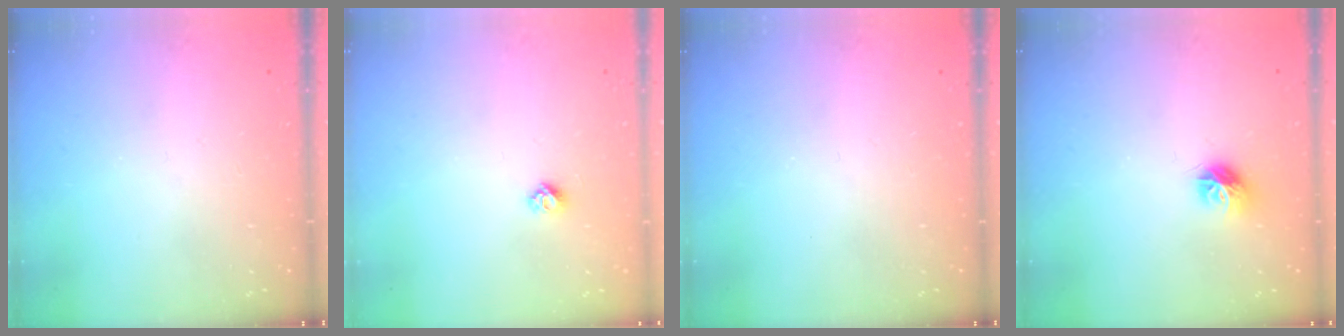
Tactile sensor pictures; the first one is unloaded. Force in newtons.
{"total": 4.5, "press": 4.4, "slide": 0.5}
{"total": 0.0}
{"total": 8.1, "press": 8.1, "slide": 0.2}